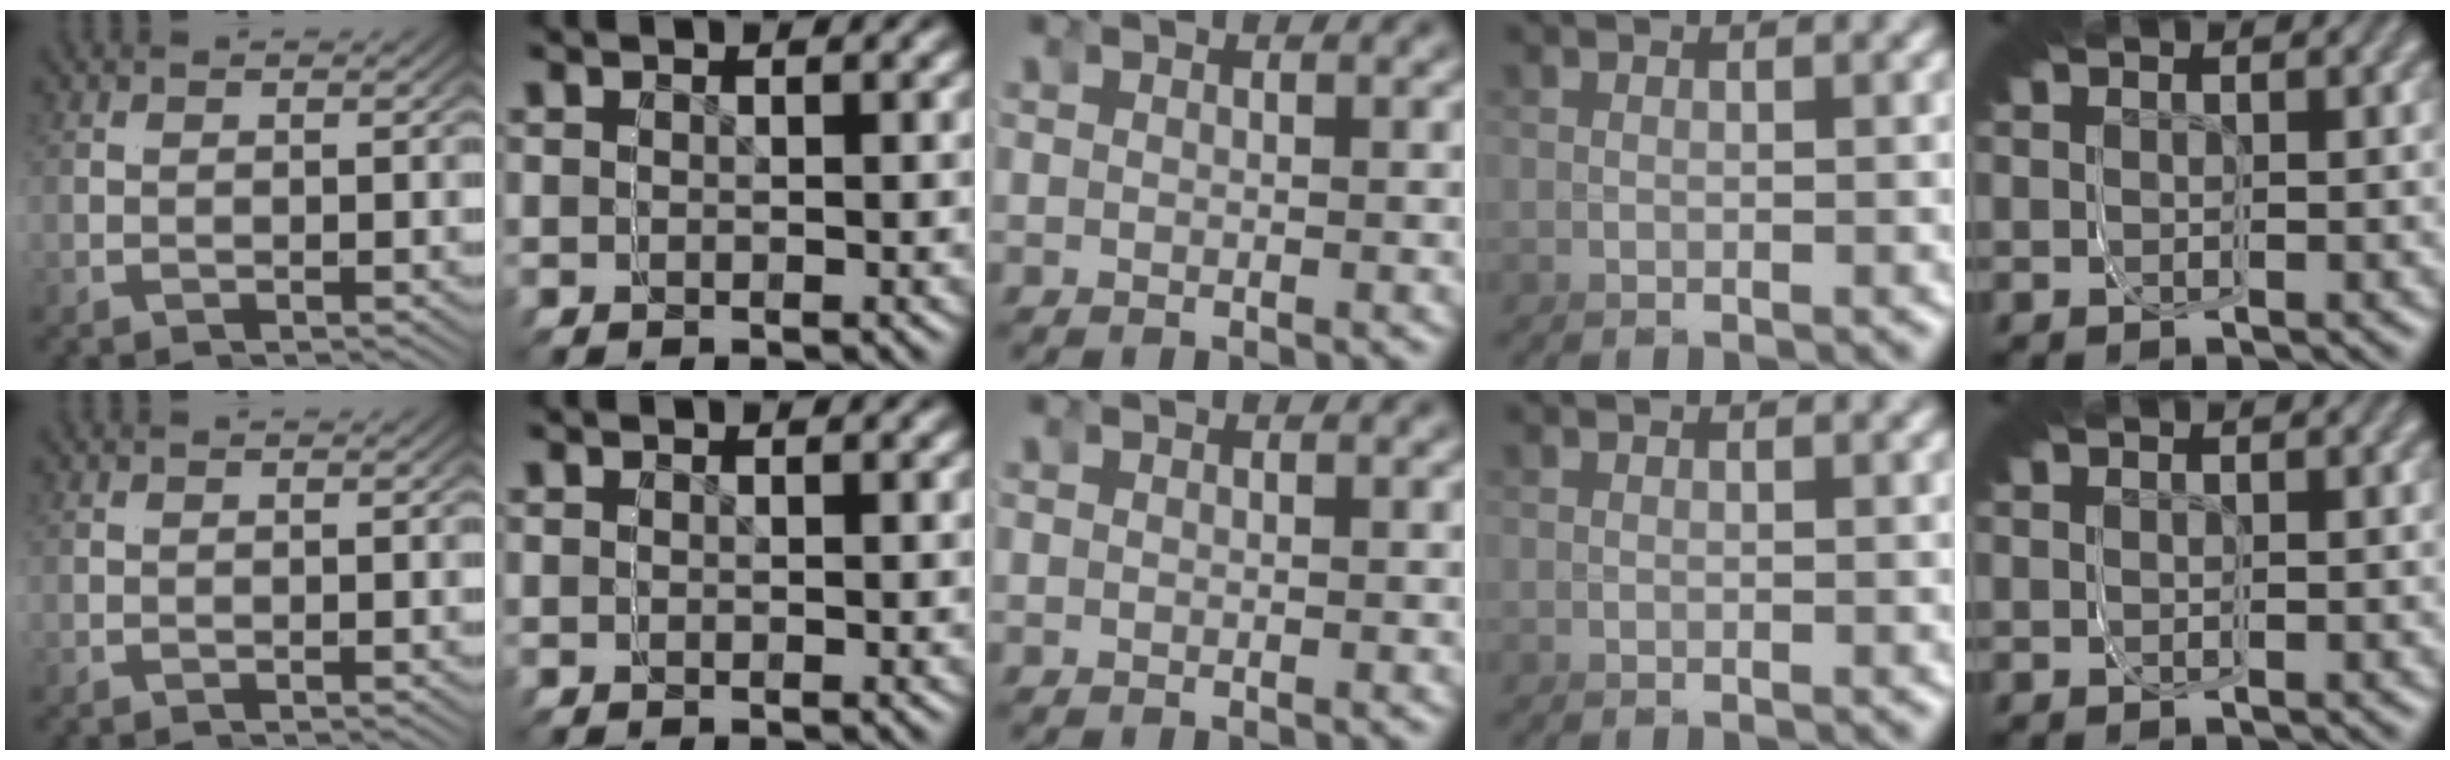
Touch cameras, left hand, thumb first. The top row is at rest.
{}